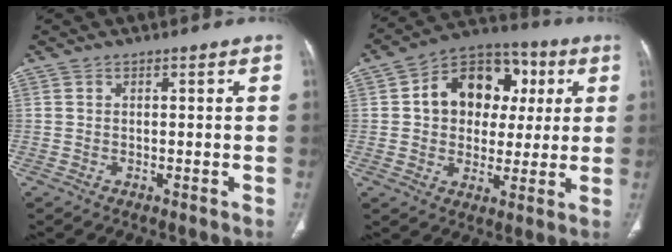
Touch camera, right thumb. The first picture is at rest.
{"total": 16.0, "force": [3.2, 12.2, 9.9], "torque": [-0.102, 0.015, 0.044]}